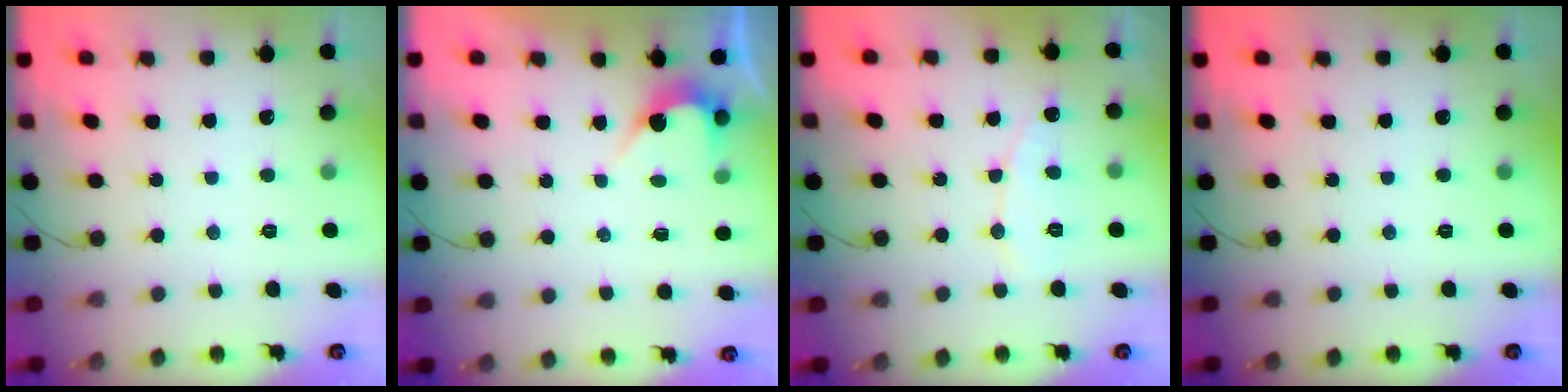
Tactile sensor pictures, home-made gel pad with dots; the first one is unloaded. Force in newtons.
{"total": 2.5, "press": 2.5, "slide": 0.2}
{"total": 6.1, "press": 6.1, "slide": 0.4}
{"total": 0.0}